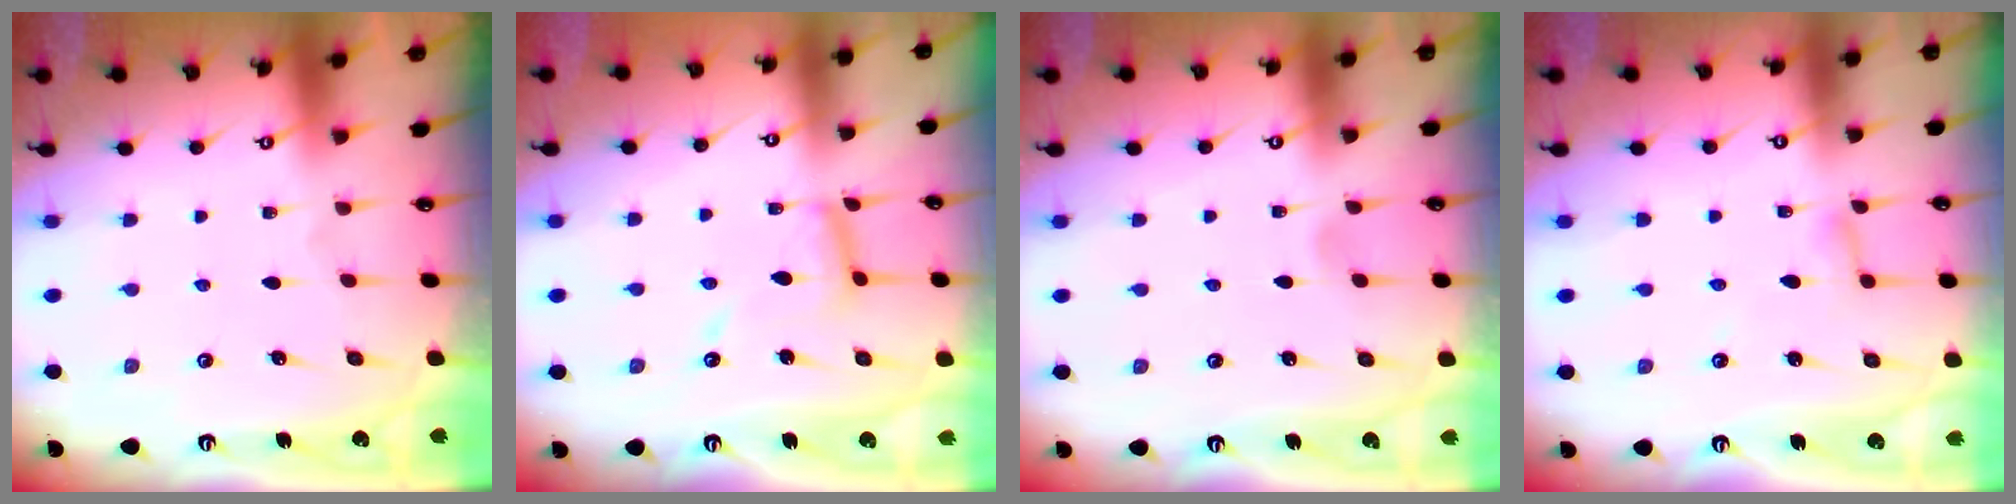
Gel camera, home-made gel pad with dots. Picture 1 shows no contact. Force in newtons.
{"total": 11.1, "press": 11.0, "slide": 1.0}
{"total": 2.3, "press": 2.3, "slide": 0.3}
{"total": 2.4, "press": 2.4, "slide": 0.2}